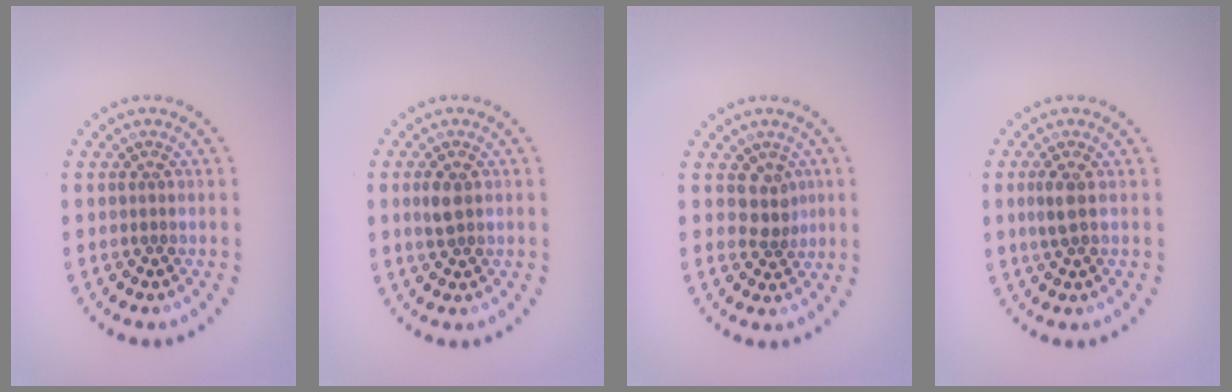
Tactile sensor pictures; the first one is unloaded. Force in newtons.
{"total": 1.8, "press": 1.8, "slide": 0.1}
{"total": 2.1, "press": 1.7, "slide": 1.3}
{"total": 1.6, "press": 1.5, "slide": 0.5}